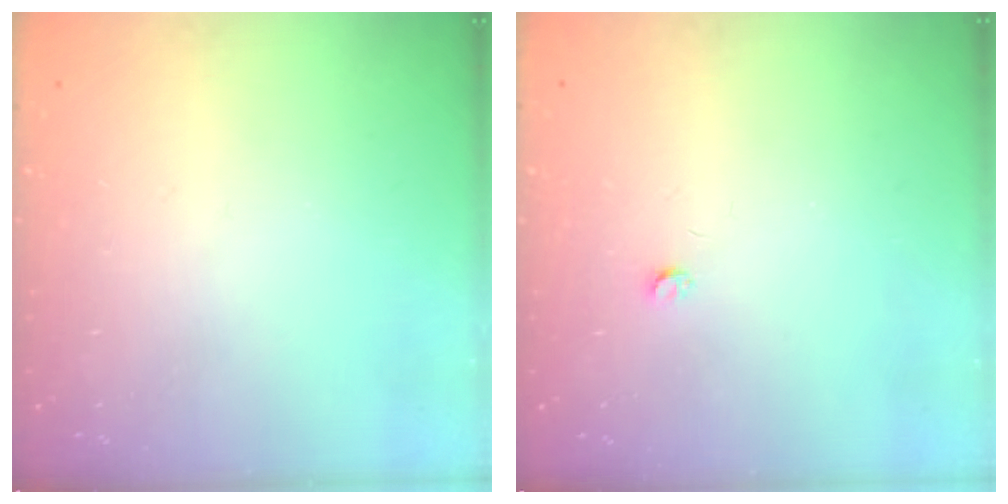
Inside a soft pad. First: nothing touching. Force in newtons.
{"total": 2.5, "press": 2.5, "slide": 0.4}